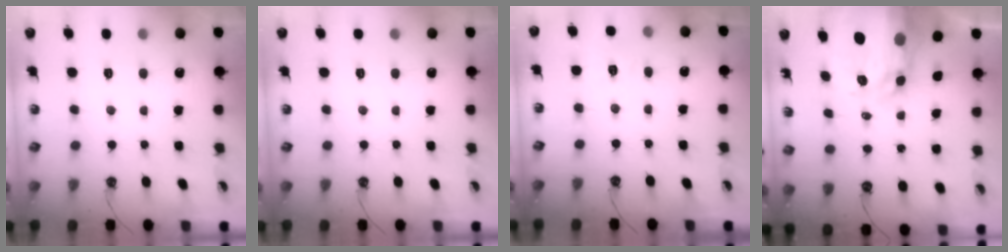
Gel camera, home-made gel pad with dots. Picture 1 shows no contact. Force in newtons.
{"total": 0.0}
{"total": 6.8, "press": 6.8, "slide": 0.7}
{"total": 9.1, "press": 9.0, "slide": 0.8}